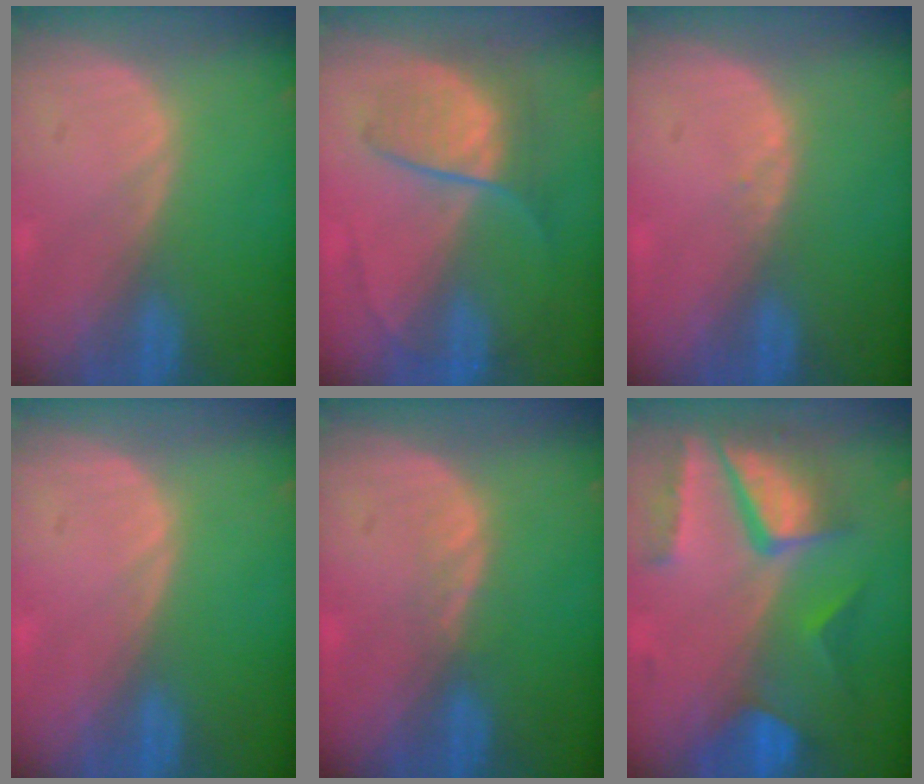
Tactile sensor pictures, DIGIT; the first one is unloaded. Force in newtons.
{"total": 6.4, "press": 6.4, "slide": 0.6}
{"total": 0.7, "press": 0.5, "slide": 0.5}
{"total": 0.0}
{"total": 1.5, "press": 1.5, "slide": 0.2}
{"total": 10.4, "press": 8.8, "slide": 5.5}